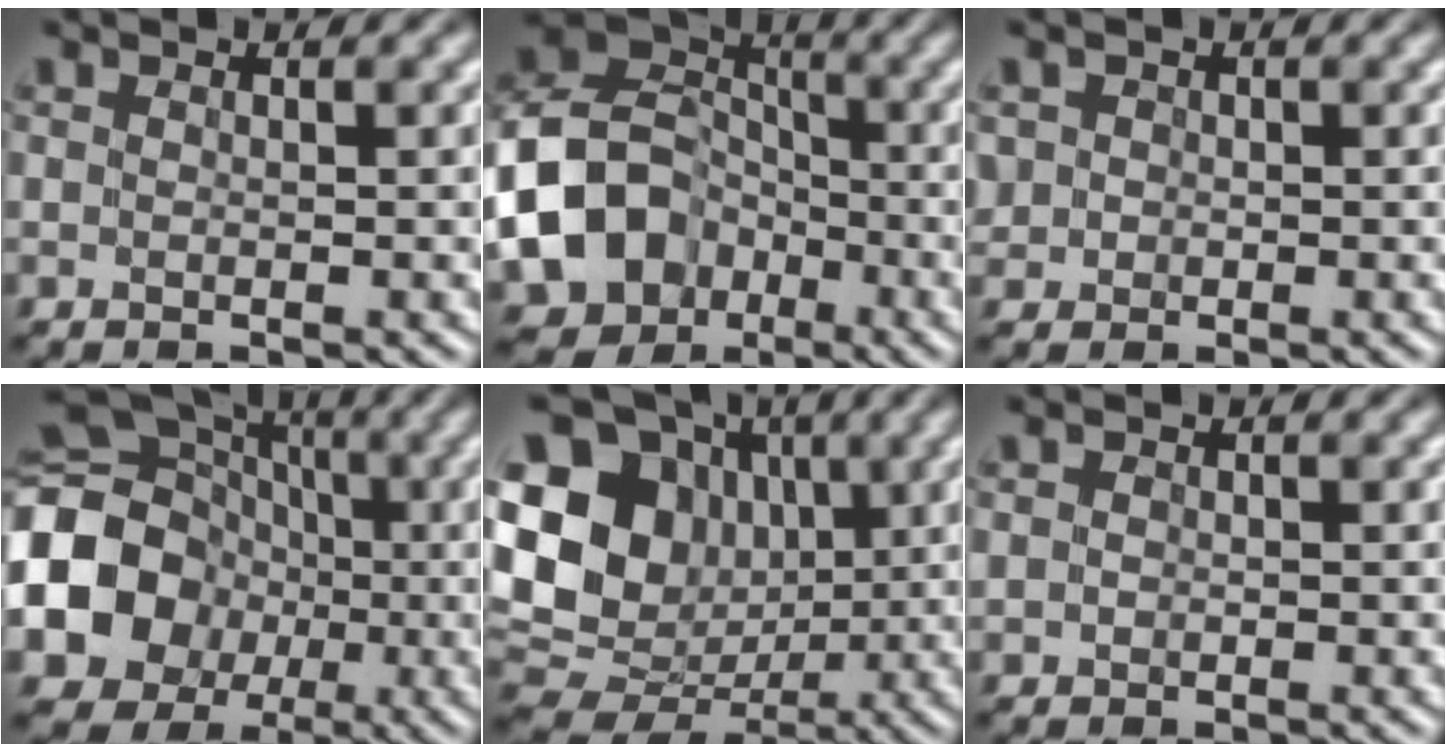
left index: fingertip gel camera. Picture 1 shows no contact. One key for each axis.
{"total": 13.5, "fx": -3.9, "fy": 11.2, "fz": 6.4, "tx": -0.156, "ty": -0.020, "tz": -0.096}
{"total": 1.4, "fx": 0.2, "fy": 1.4, "fz": 0.2, "tx": 0.002, "ty": 0.000, "tz": 0.010}
{"total": 15.0, "fx": -2.2, "fy": 12.9, "fz": 7.3, "tx": -0.153, "ty": -0.017, "tz": -0.064}
{"total": 17.1, "fx": 2.3, "fy": 14.2, "fz": 9.2, "tx": -0.211, "ty": 0.019, "tz": 0.043}
{"total": 0.7, "fx": 0.2, "fy": 0.6, "fz": 0.1, "tx": 0.000, "ty": -0.001, "tz": 0.003}